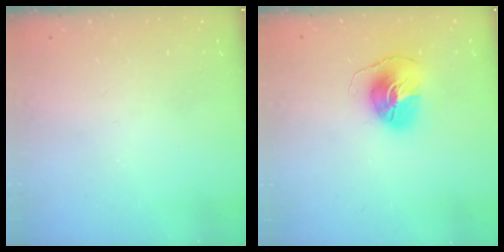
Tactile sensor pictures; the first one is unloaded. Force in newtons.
{"total": 8.4, "press": 8.4, "slide": 0.2}